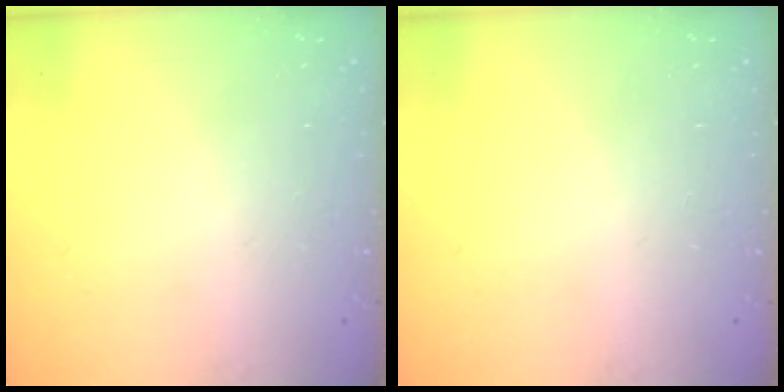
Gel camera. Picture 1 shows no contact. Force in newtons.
{"total": 0.0}